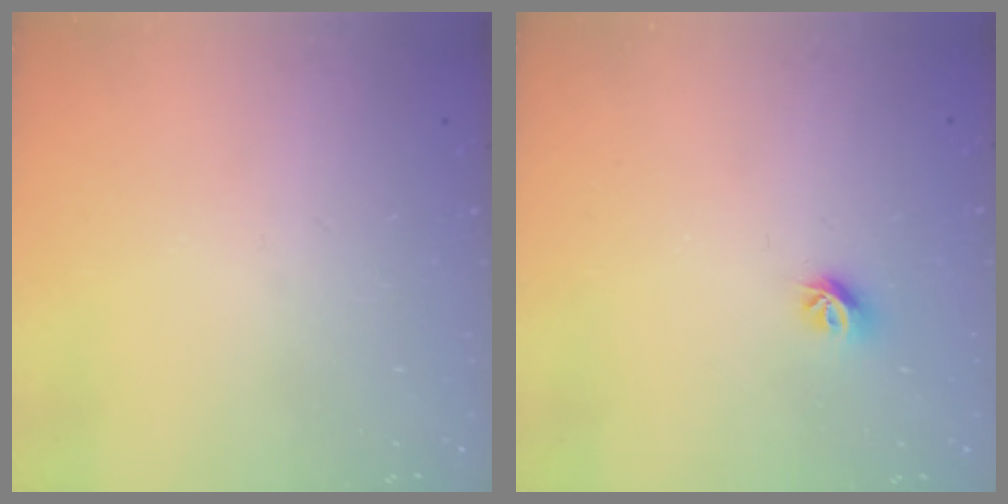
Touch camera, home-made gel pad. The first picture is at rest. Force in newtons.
{"total": 6.5, "press": 6.5, "slide": 0.7}